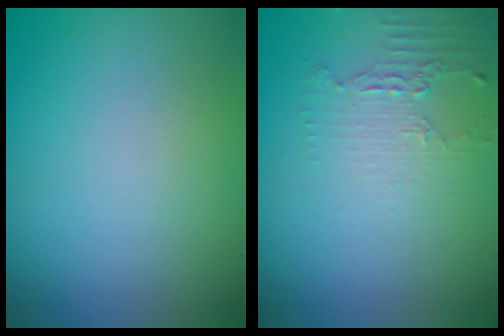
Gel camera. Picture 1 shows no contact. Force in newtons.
{"total": 2.2, "press": 1.6, "slide": 1.5}